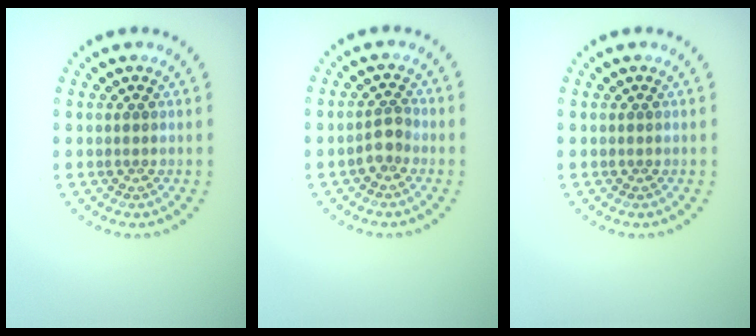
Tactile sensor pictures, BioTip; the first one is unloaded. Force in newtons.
{"total": 1.8, "press": 1.5, "slide": 0.9}
{"total": 0.0}